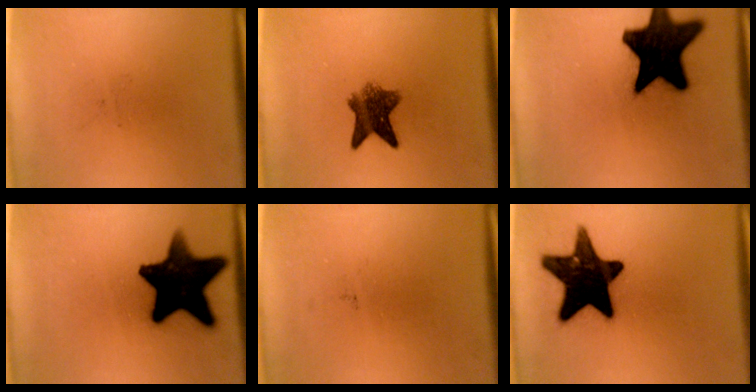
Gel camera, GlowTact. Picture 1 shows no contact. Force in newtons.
{"total": 6.5}
{"total": 18.0}
{"total": 15.9}
{"total": 0.0}
{"total": 16.9}